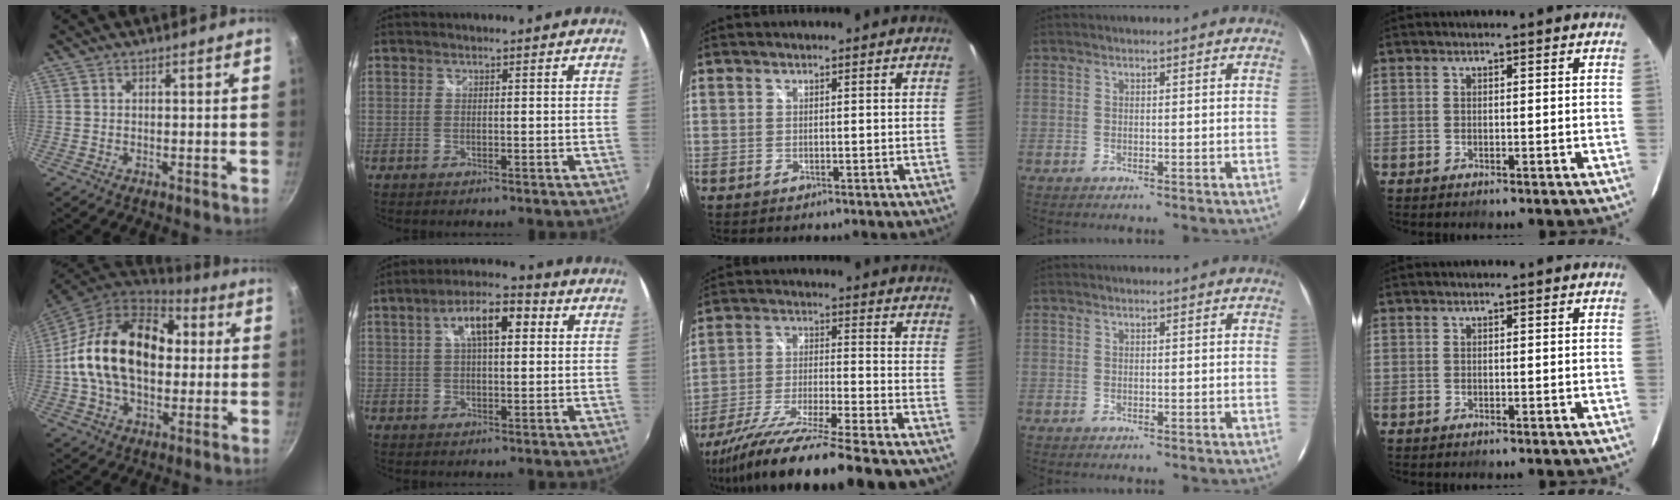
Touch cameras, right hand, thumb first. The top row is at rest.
{"thumb": {"total": 22.8, "force": [1.9, 15.4, 16.7], "torque": [-0.264, 0.036, 0.022]}, "index": {"total": 9.6, "force": [2.7, 3.9, 8.3], "torque": [-0.138, 0.027, 0.042]}, "middle": {"total": 20.4, "force": [-16.8, -0.9, 11.6], "torque": [-0.214, -0.063, -0.280]}}